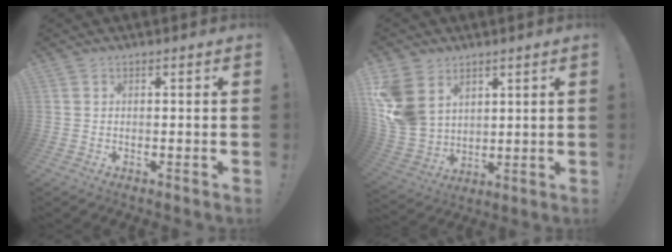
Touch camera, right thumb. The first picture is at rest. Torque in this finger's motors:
{"motor_torque": [0.31, 0.37, 1.08, 0.82, 0.11]}